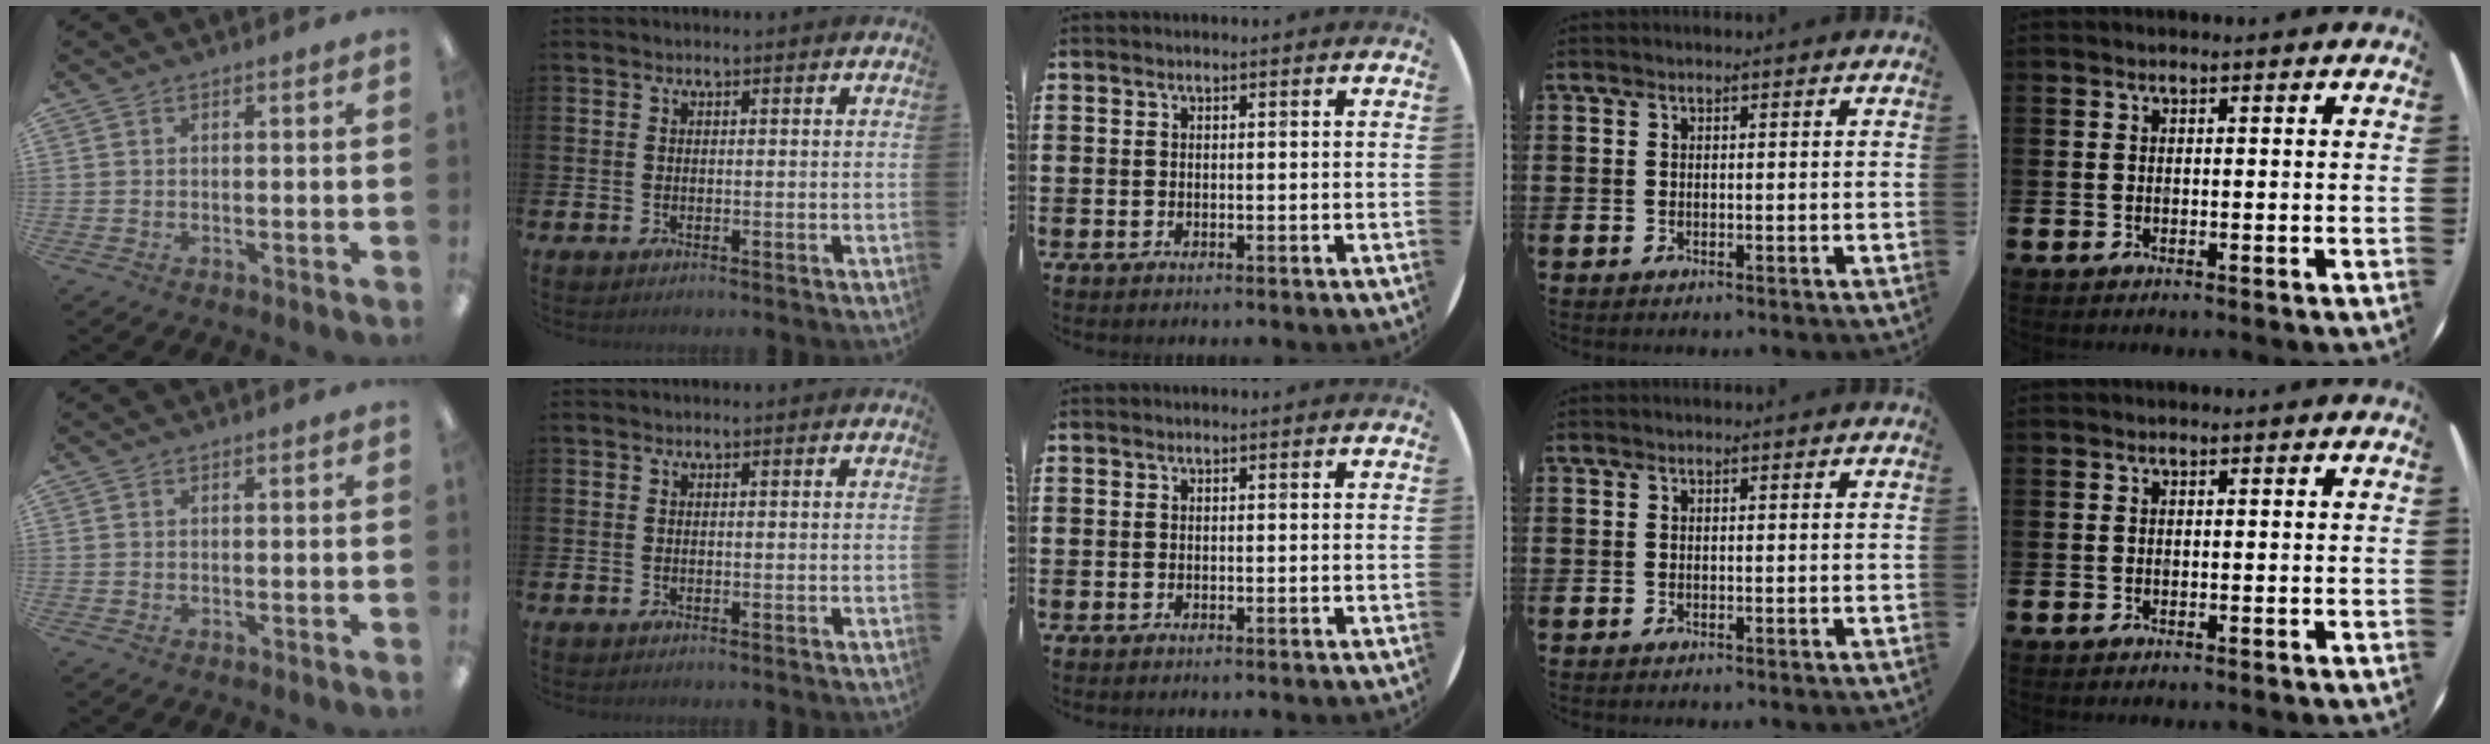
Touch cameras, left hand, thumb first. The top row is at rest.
{}